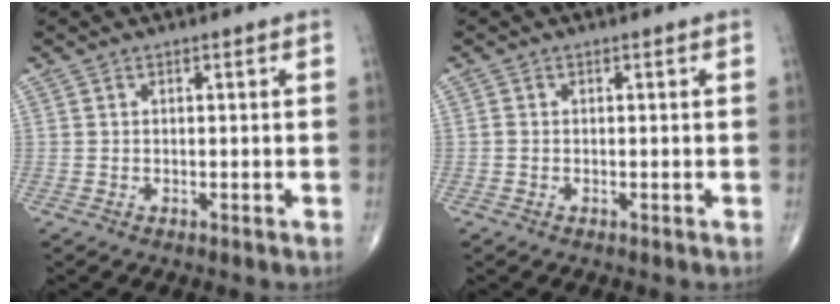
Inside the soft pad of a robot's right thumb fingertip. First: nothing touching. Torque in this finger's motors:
{"motor_torque": [-0.08, -0.06, -0.20, 0.09, 0.02]}